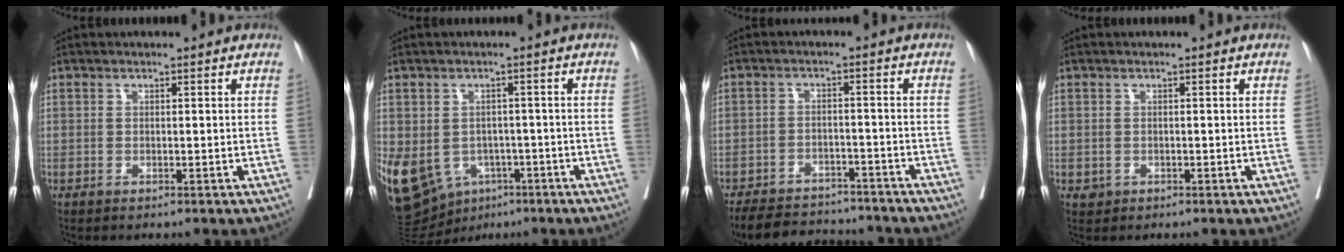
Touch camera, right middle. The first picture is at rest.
{"total": 16.2, "force": [-6.7, 12.5, 7.9], "torque": [-0.203, 0.003, -0.087]}
{"total": 14.0, "force": [-12.7, 4.2, 4.2], "torque": [-0.075, 0.004, -0.173]}
{"total": 1.0, "force": [-0.3, 0.9, 0.2], "torque": [-0.003, 0.003, 0.000]}